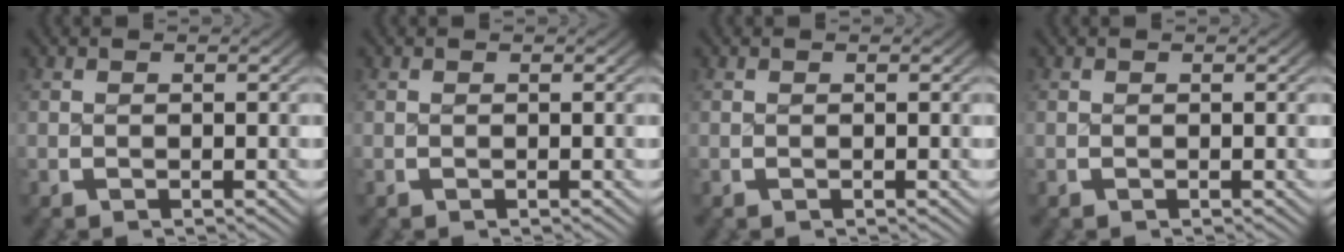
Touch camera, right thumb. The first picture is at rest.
{"total": 0.0}
{"total": 0.0}
{"total": 0.0}